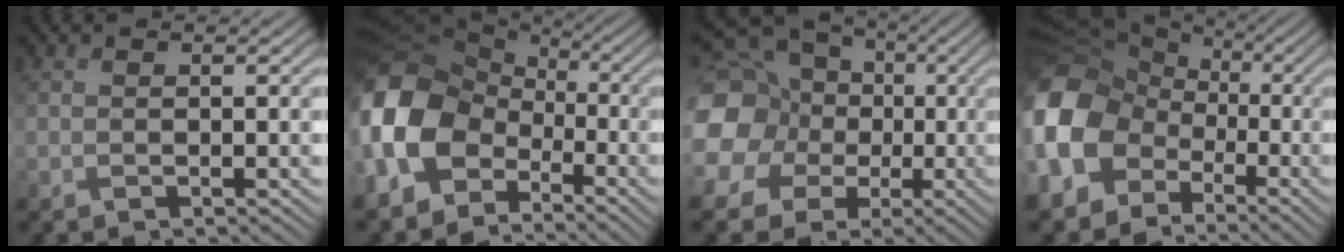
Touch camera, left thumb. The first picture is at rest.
{"total": 16.3, "force": [-3.8, 12.4, 9.8], "torque": [-0.264, -0.023, -0.079]}
{"total": 20.4, "force": [1.7, 18.8, 7.8], "torque": [-0.245, 0.021, -0.021]}
{"total": 16.6, "force": [-3.2, 13.7, 8.9], "torque": [-0.267, -0.027, -0.077]}